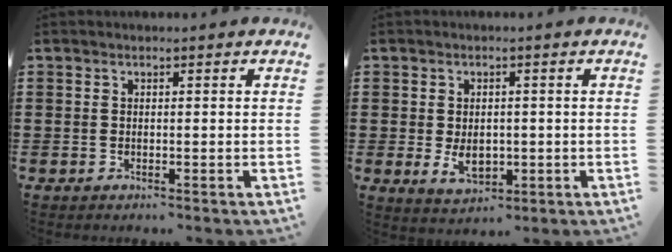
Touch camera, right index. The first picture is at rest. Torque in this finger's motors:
{"motor_torque": [1.51, -0.52, 0.74, 0.07]}